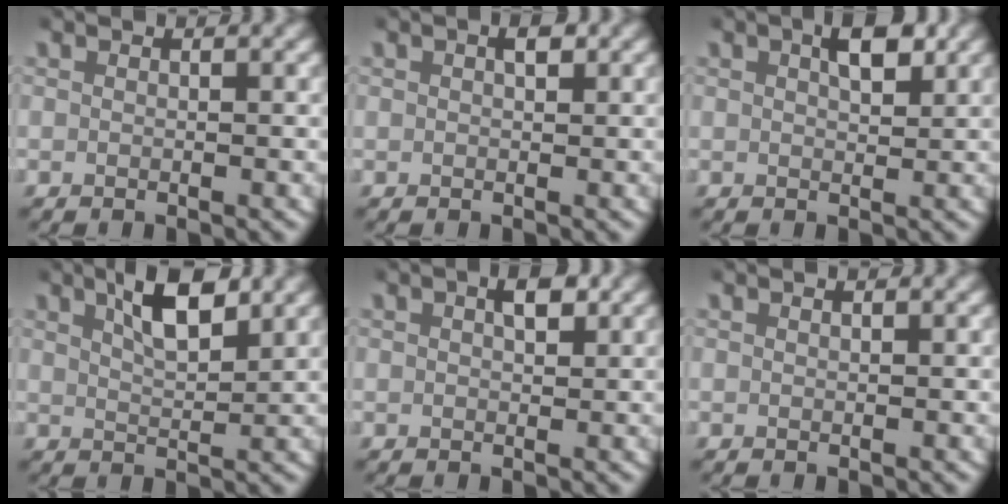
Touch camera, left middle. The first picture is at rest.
{"total": 1.1, "force": [0.5, 0.6, 0.8], "torque": [-0.016, 0.003, 0.008]}
{"total": 2.9, "force": [1.3, 1.2, 2.3], "torque": [-0.028, 0.006, 0.019]}
{"total": 4.4, "force": [2.7, 1.3, 3.2], "torque": [-0.053, 0.003, 0.044]}
{"total": 1.8, "force": [0.8, 0.8, 1.4], "torque": [-0.019, 0.005, 0.012]}
{"total": 0.0}